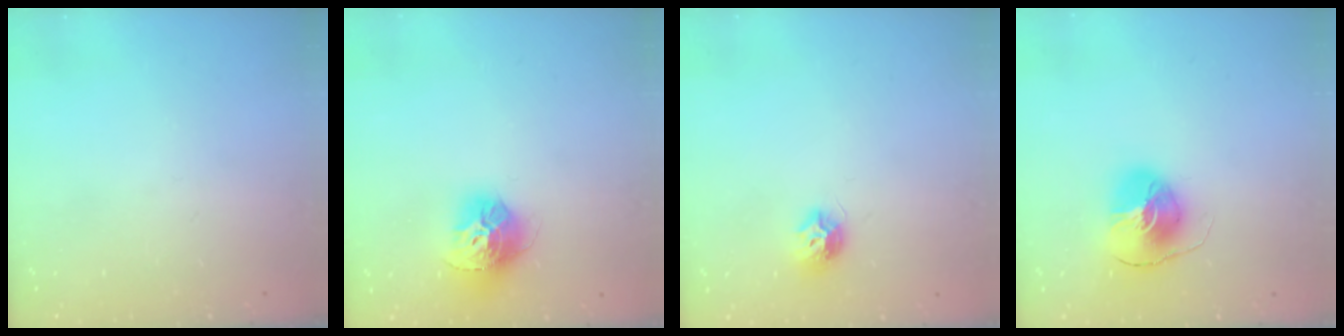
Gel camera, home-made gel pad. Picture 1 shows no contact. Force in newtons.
{"total": 13.6, "press": 13.5, "slide": 1.4}
{"total": 7.9, "press": 7.9, "slide": 0.4}
{"total": 8.7, "press": 8.7, "slide": 1.1}